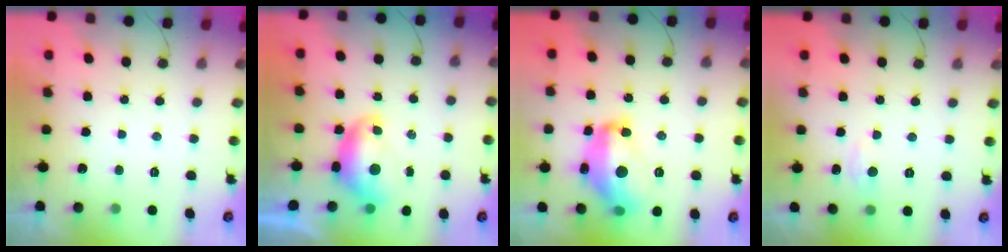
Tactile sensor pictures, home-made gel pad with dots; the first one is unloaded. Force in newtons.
{"total": 7.8, "press": 7.8, "slide": 0.9}
{"total": 16.9, "press": 16.9, "slide": 1.5}
{"total": 2.9, "press": 2.9, "slide": 0.4}